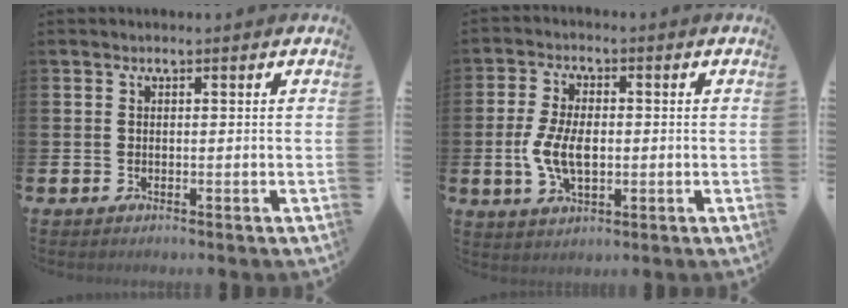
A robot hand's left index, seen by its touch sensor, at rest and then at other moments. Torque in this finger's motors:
{"motor_torque": [1.16, 0.07, 0.27, 0.19]}